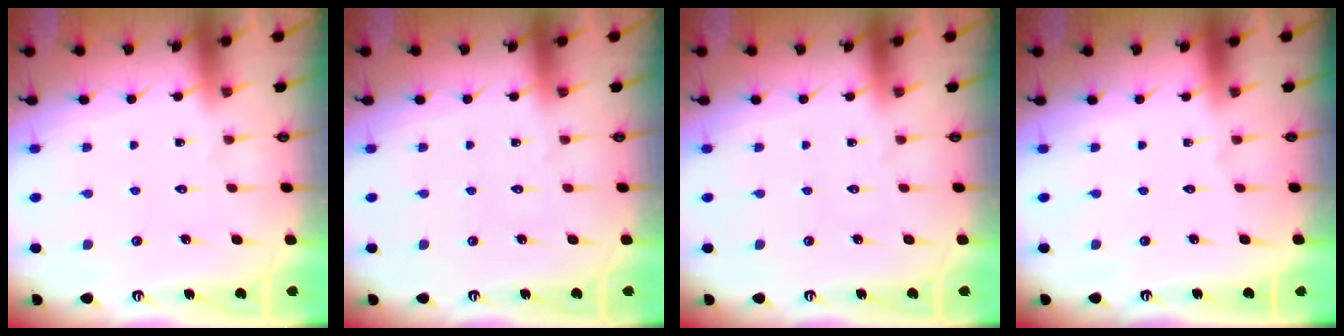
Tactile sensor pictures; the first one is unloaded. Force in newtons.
{"total": 0.0}
{"total": 0.0}
{"total": 0.0}